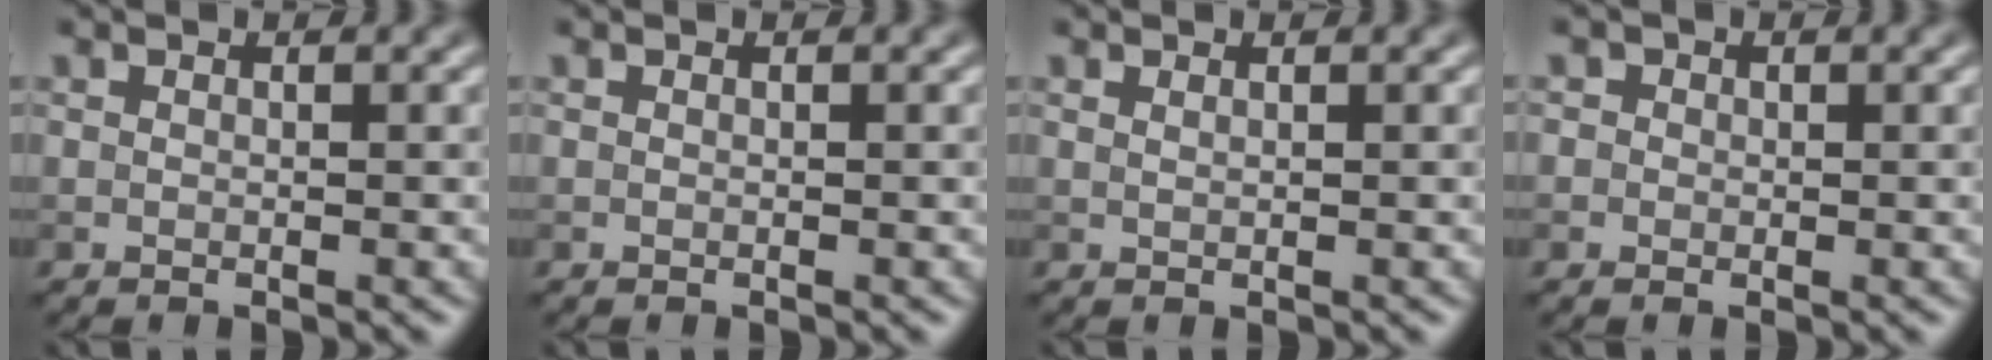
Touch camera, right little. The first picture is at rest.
{"total": 0.0}
{"total": 0.5, "force": [0.4, 0.1, 0.3], "torque": [-0.004, -0.002, 0.007]}
{"total": 1.3, "force": [0.4, 1.2, 0.3], "torque": [0.005, 0.003, -0.007]}